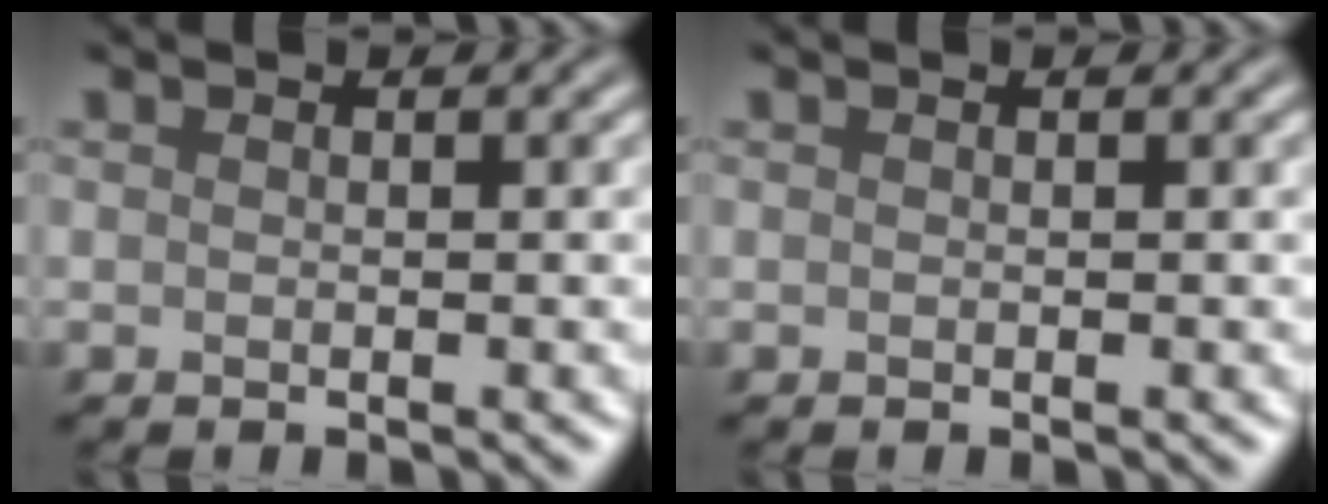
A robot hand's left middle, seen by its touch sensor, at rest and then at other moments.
{"total": 0.0}